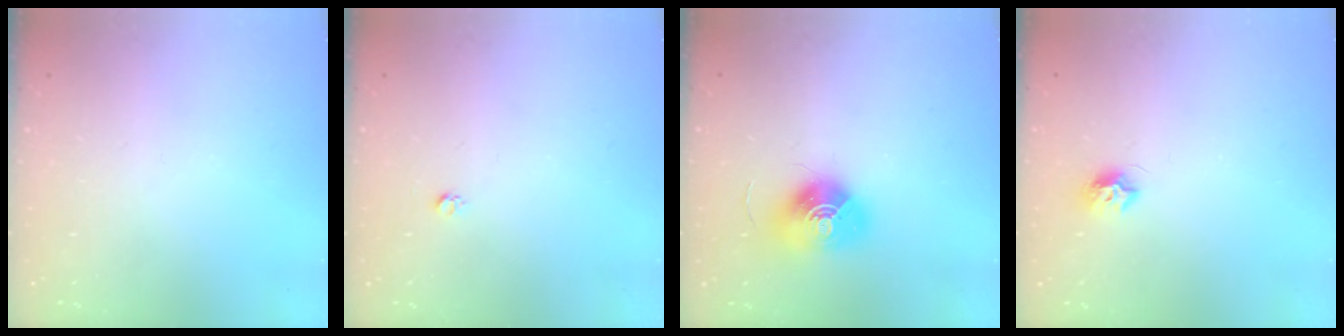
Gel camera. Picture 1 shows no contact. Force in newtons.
{"total": 3.1, "press": 3.1, "slide": 0.3}
{"total": 12.7, "press": 12.7, "slide": 0.5}
{"total": 7.1, "press": 7.0, "slide": 0.3}